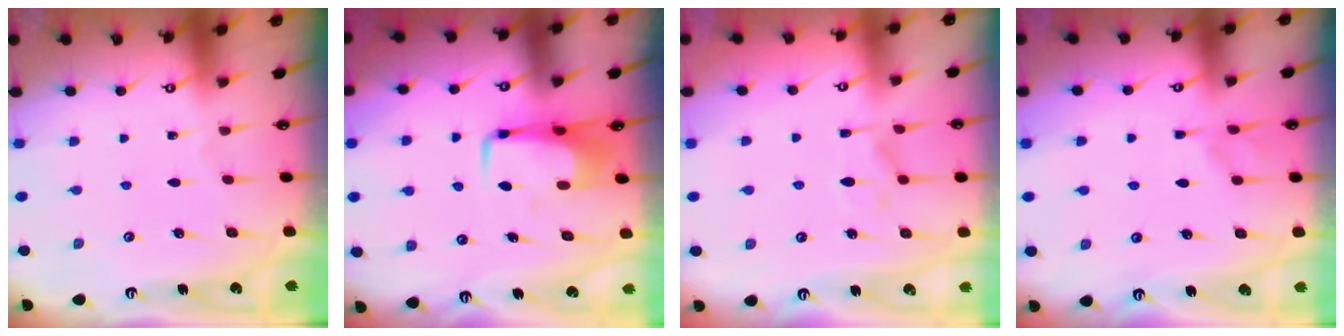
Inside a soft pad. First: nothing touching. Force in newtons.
{"total": 6.7, "press": 6.6, "slide": 1.0}
{"total": 1.7, "press": 1.1, "slide": 1.3}
{"total": 3.7, "press": 3.7, "slide": 0.6}